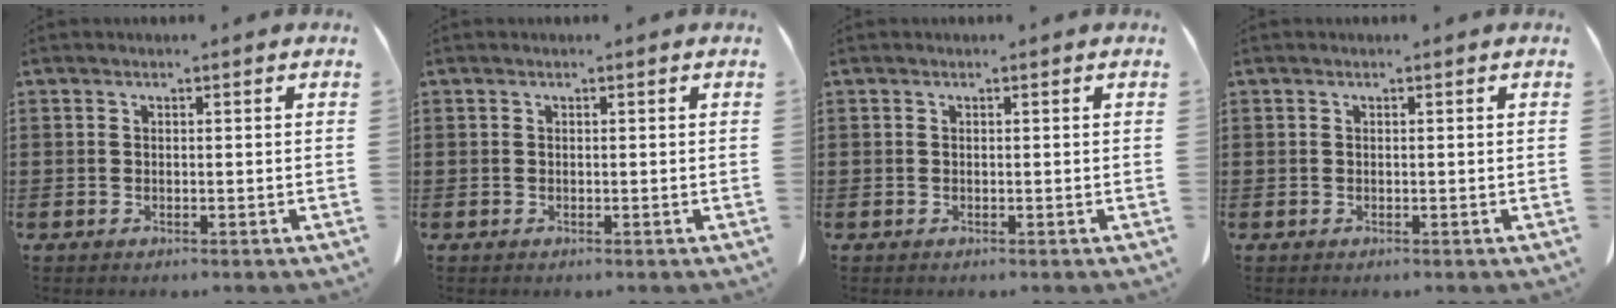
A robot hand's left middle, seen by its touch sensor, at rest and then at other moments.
{"total": 0.0}
{"total": 0.0}
{"total": 0.0}